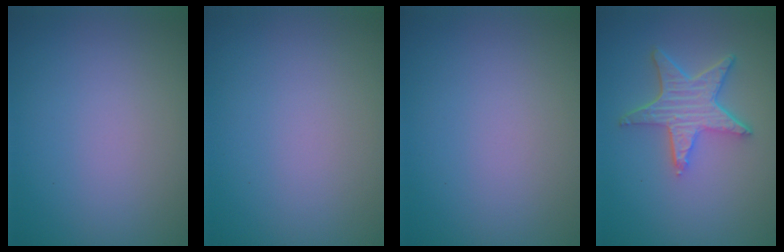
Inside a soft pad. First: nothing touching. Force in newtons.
{"total": 0.0}
{"total": 0.0}
{"total": 5.1, "press": 4.1, "slide": 3.1}